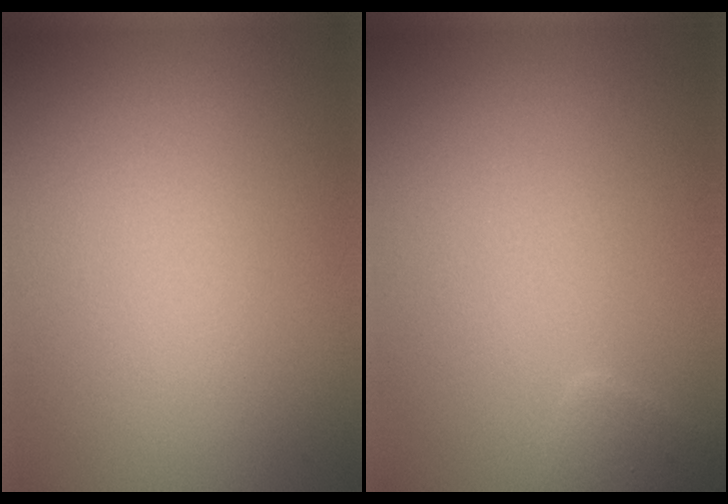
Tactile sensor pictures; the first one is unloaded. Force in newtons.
{"total": 1.4, "press": 1.4, "slide": 0.1}